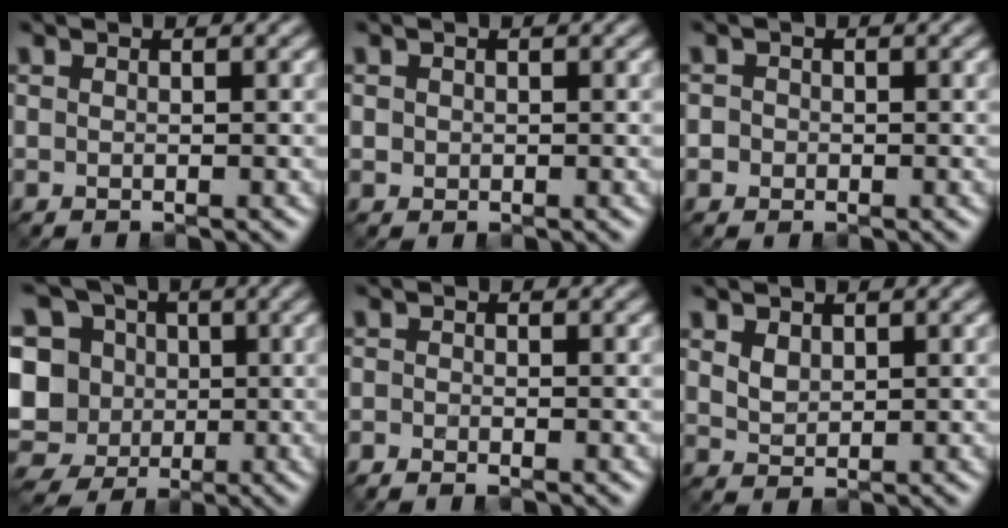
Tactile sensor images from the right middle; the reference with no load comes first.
{"total": 0.6, "force": [0.1, 0.6, 0.1], "torque": [0.003, -0.002, 0.001]}
{"total": 1.1, "force": [-0.1, 1.0, 0.2], "torque": [0.004, -0.001, -0.008]}
{"total": 14.5, "force": [-0.2, 13.3, 5.8], "torque": [-0.160, 0.028, -0.029]}
{"total": 1.1, "force": [-0.9, 0.3, 0.5], "torque": [-0.008, -0.005, -0.022]}
{"total": 1.6, "force": [0.9, 1.0, 0.8], "torque": [-0.016, -0.001, 0.021]}